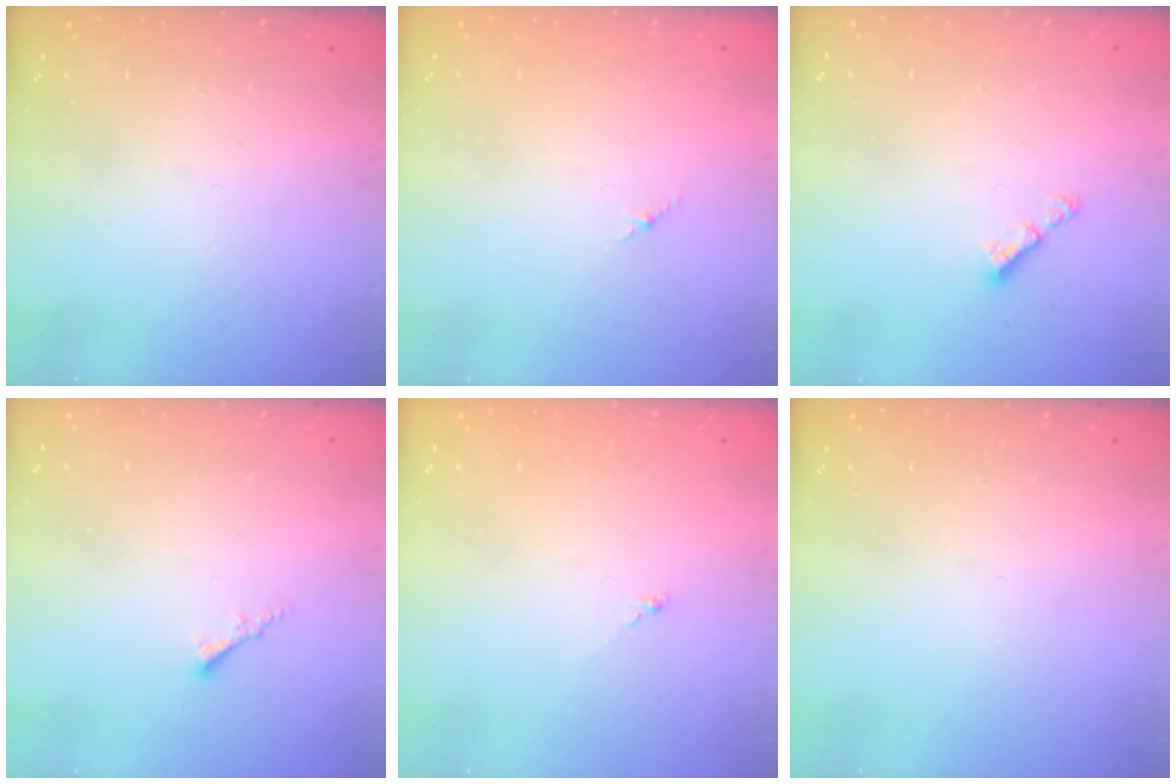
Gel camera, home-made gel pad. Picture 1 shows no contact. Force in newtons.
{"total": 1.8, "press": 1.7, "slide": 0.6}
{"total": 2.9, "press": 2.9, "slide": 0.3}
{"total": 1.8, "press": 1.7, "slide": 0.5}
{"total": 0.0}
{"total": 0.0}